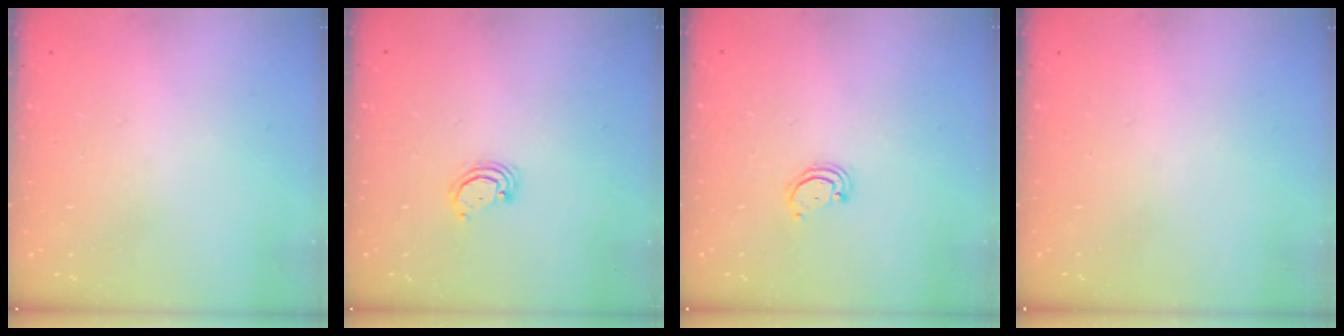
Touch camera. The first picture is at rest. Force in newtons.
{"total": 2.8, "press": 2.8, "slide": 0.2}
{"total": 2.4, "press": 2.4, "slide": 0.2}
{"total": 0.0}